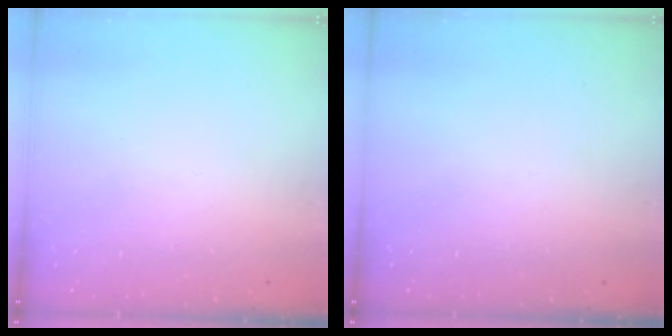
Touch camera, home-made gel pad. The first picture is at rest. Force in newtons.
{"total": 0.0}